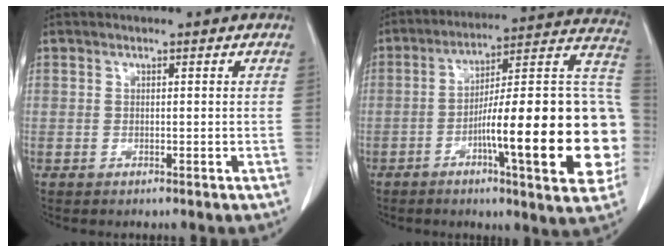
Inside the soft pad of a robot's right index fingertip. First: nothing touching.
{"total": 25.7, "force": [-5.5, 3.0, 24.9], "torque": [-0.273, 0.020, -0.080]}